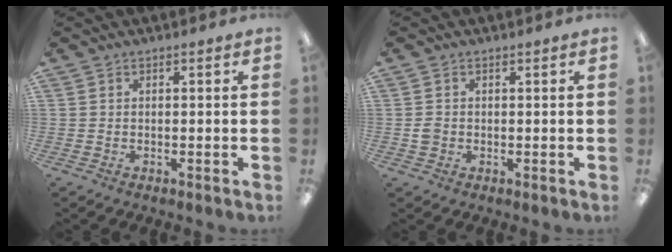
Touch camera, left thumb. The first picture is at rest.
{"total": 1.7, "force": [0.0, 1.6, 0.7], "torque": [-0.014, 0.004, -0.002]}